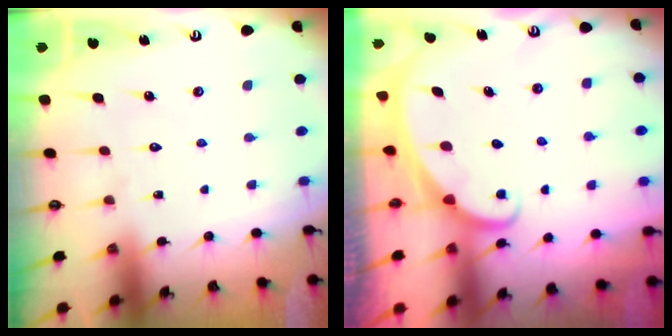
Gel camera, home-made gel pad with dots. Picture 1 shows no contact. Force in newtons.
{"total": 1.8, "press": 1.8, "slide": 0.1}